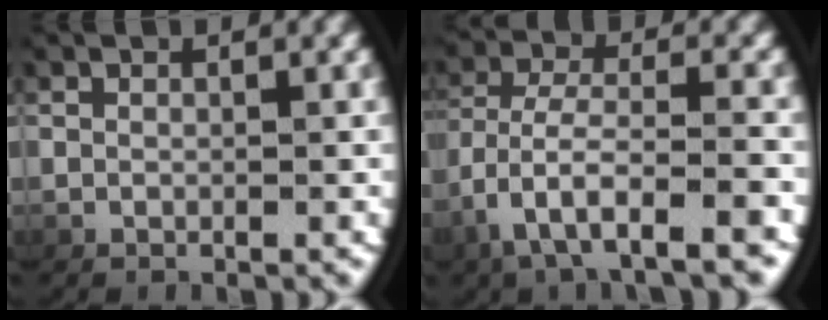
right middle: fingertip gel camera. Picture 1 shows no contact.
{"total": 4.6, "force": [-1.7, 1.8, 3.9], "torque": [-0.096, -0.026, -0.010]}